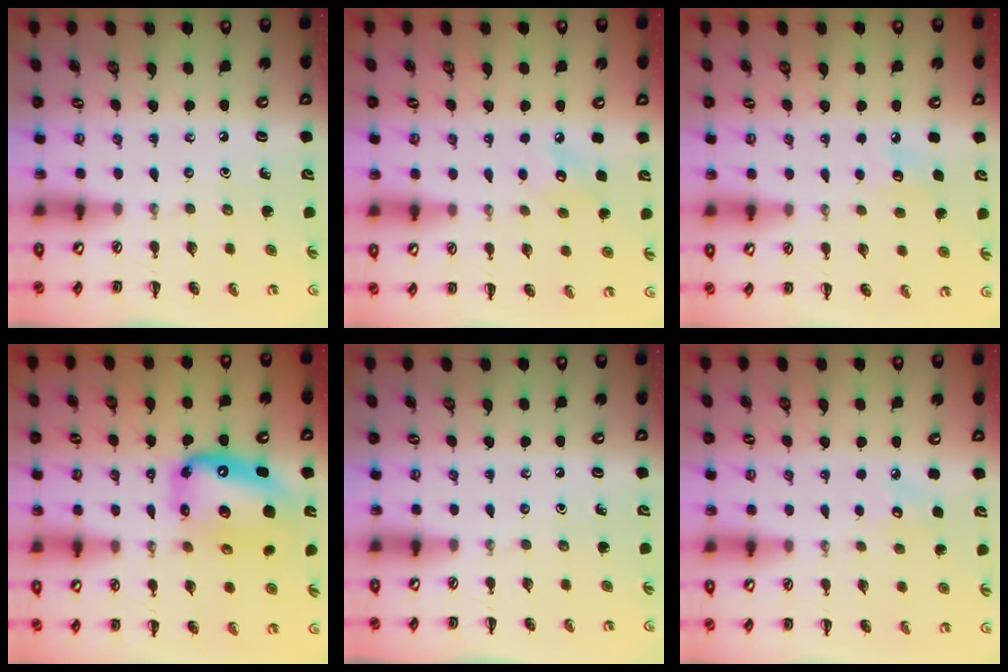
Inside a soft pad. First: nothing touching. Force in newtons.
{"total": 5.6, "press": 5.4, "slide": 1.4}
{"total": 5.9, "press": 5.7, "slide": 1.4}
{"total": 14.5, "press": 13.9, "slide": 4.0}
{"total": 0.0}
{"total": 5.0, "press": 4.8, "slide": 1.2}